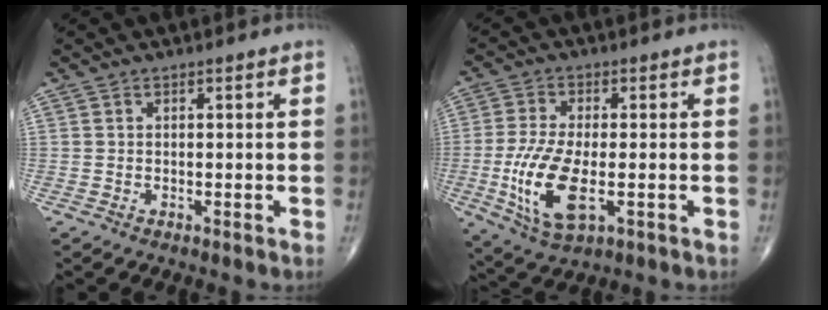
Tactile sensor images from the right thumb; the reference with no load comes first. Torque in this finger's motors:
{"motor_torque": [0.90, 1.59, 1.28, 0.14, 0.40]}